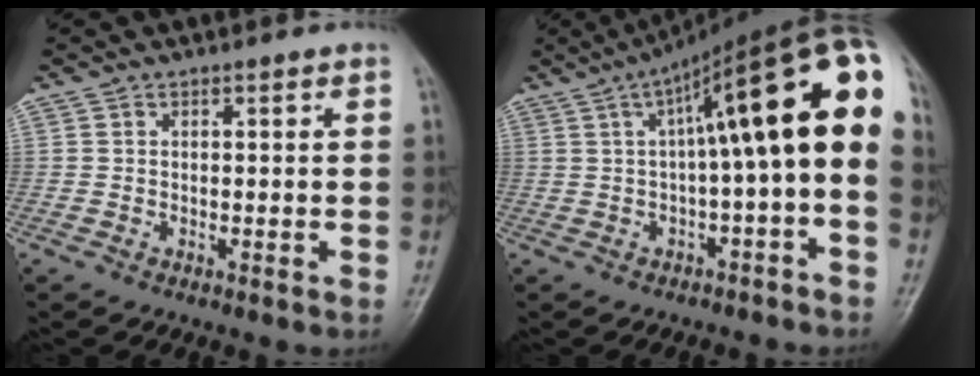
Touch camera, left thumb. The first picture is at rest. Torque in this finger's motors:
{"motor_torque": [0.70, 2.89, 2.12, -0.64, 0.41]}